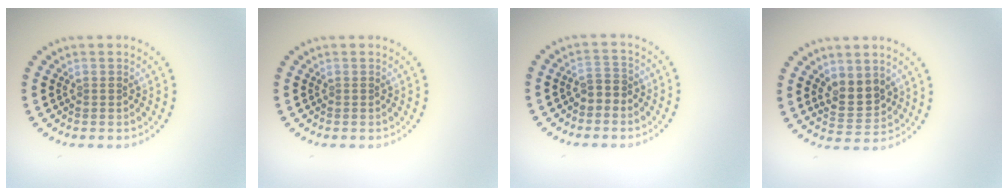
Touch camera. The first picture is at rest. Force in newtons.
{"total": 0.0}
{"total": 1.9, "press": 1.7, "slide": 0.7}
{"total": 3.0, "press": 2.8, "slide": 1.1}